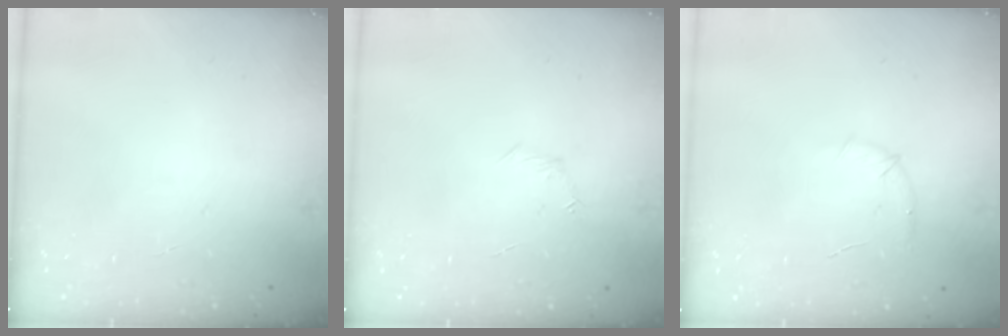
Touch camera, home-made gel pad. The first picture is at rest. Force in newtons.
{"total": 3.9, "press": 3.7, "slide": 1.0}
{"total": 5.5, "press": 5.3, "slide": 1.5}